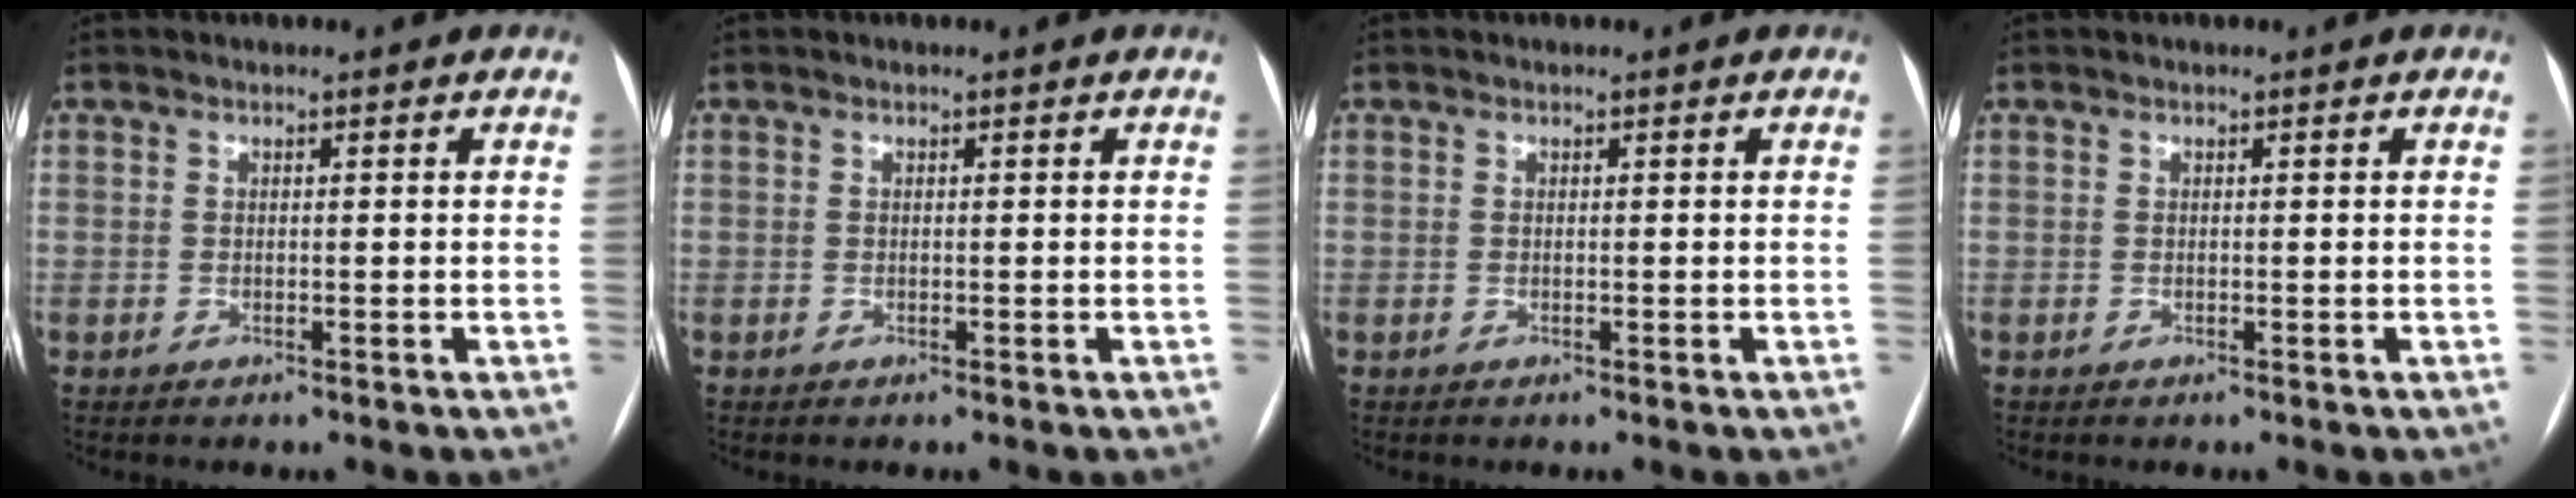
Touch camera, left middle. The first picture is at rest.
{"total": 0.0}
{"total": 0.0}
{"total": 0.0}